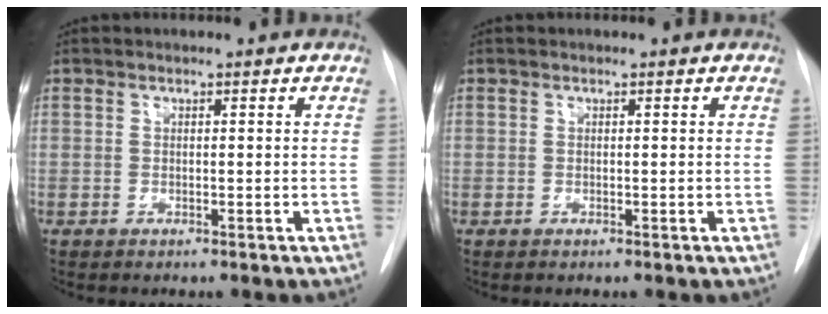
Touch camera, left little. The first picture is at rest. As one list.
[{"total": 0.0}]